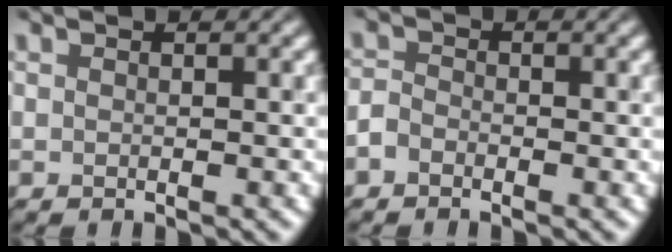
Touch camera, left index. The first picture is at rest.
{"total": 1.3, "force": [-1.2, 0.4, -0.1], "torque": [0.006, 0.003, -0.027]}